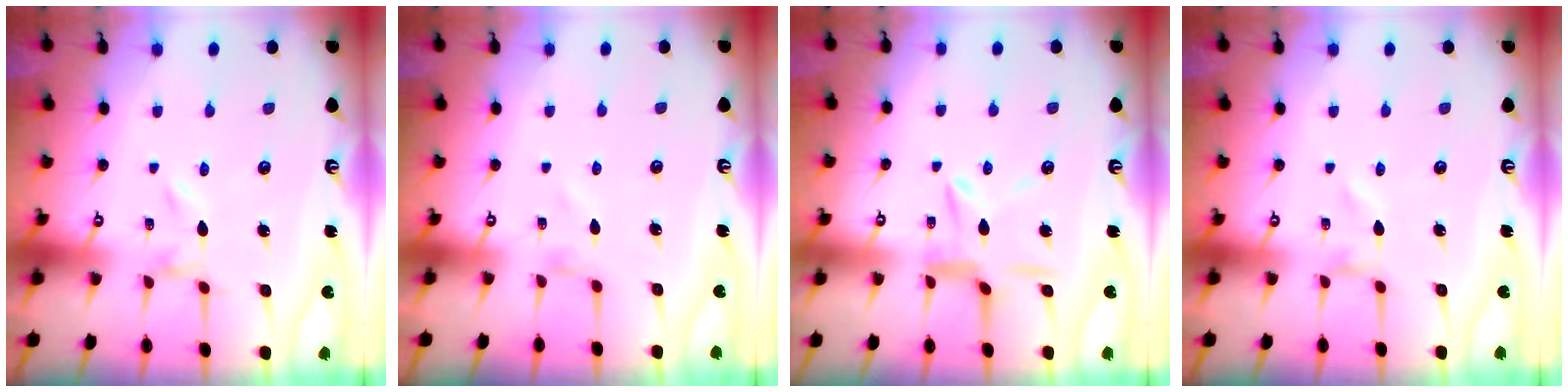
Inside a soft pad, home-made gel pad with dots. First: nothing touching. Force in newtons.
{"total": 0.0}
{"total": 8.2, "press": 8.2, "slide": 0.6}
{"total": 0.0}